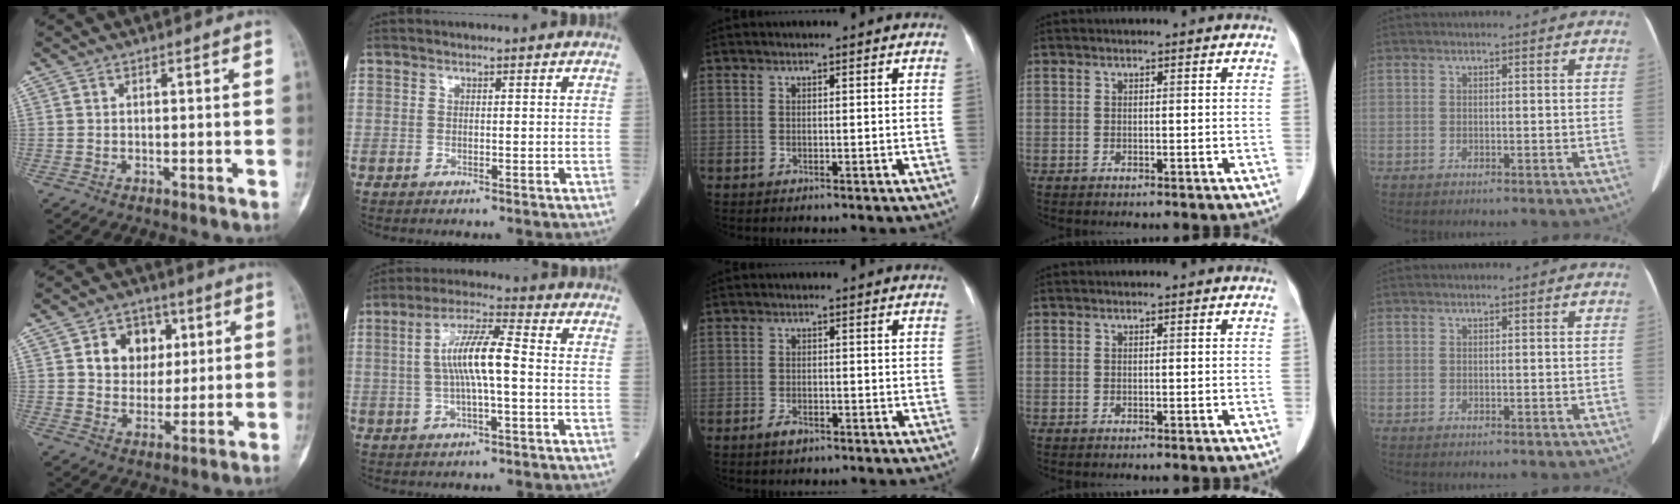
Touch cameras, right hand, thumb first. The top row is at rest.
{"thumb": {"total": 10.4, "force": [3.2, 8.5, 5.2], "torque": [-0.028, -0.006, 0.053]}, "index": {"total": 8.8, "force": [-0.1, 1.2, 8.7], "torque": [-0.167, 0.015, -0.007]}, "middle": {"total": 2.0, "force": [-1.4, 0.9, 1.2], "torque": [-0.024, 0.000, -0.023]}}